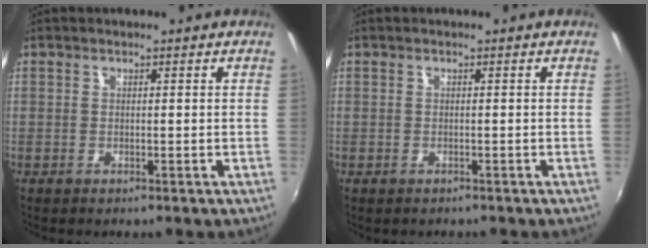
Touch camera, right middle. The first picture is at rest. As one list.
[{"total": 0.7, "force": [-0.5, 0.4, 0.2], "torque": [-0.007, -0.002, -0.007]}]